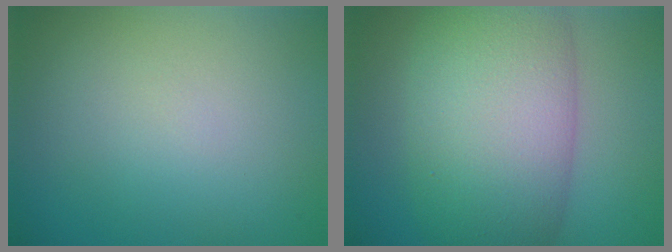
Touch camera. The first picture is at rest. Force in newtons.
{"total": 11.6, "press": 11.6, "slide": 0.4}